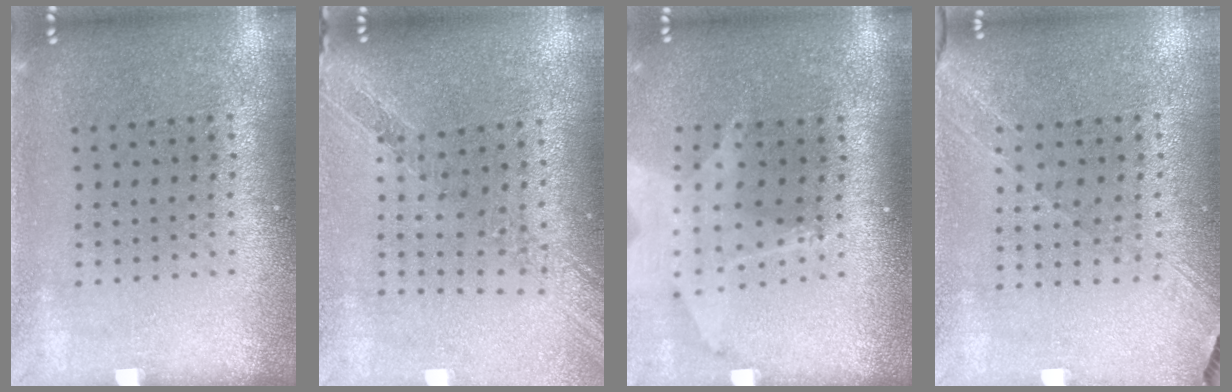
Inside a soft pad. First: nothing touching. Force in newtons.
{"total": 1.0, "press": 1.0, "slide": 0.0}
{"total": 1.9, "press": 1.5, "slide": 1.2}
{"total": 1.5, "press": 1.3, "slide": 0.8}